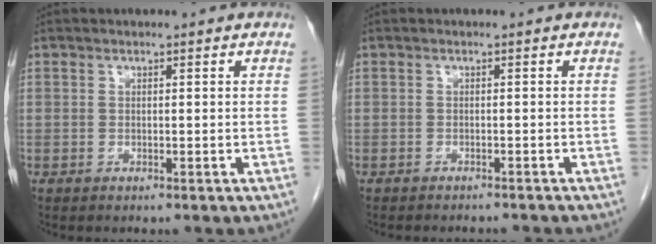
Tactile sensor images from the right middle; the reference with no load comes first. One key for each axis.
{"total": 5.0, "fx": -4.7, "fy": 0.9, "fz": 1.6, "tx": -0.022, "ty": -0.008, "tz": -0.054}